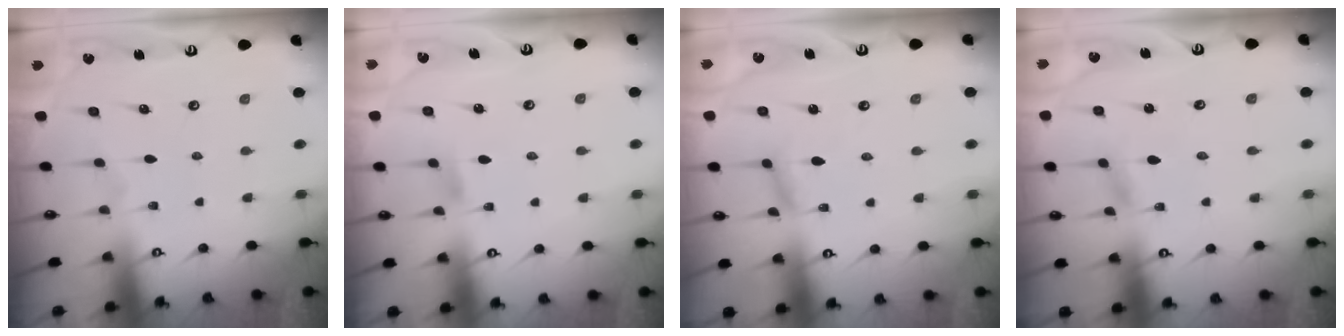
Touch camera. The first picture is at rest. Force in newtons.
{"total": 3.9, "press": 3.9, "slide": 0.5}
{"total": 4.6, "press": 4.6, "slide": 0.3}
{"total": 2.1, "press": 2.1, "slide": 0.2}